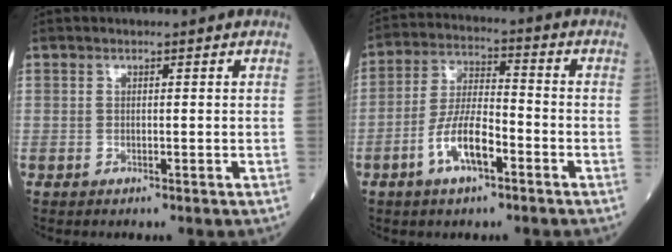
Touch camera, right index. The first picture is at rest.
{"total": 8.5, "force": [-3.9, 2.5, 7.1], "torque": [-0.145, 0.006, -0.074]}